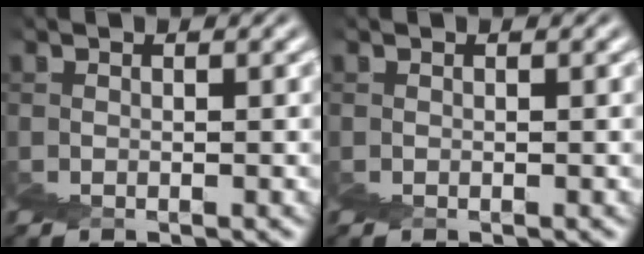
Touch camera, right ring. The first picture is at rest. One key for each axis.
{"total": 0.0}